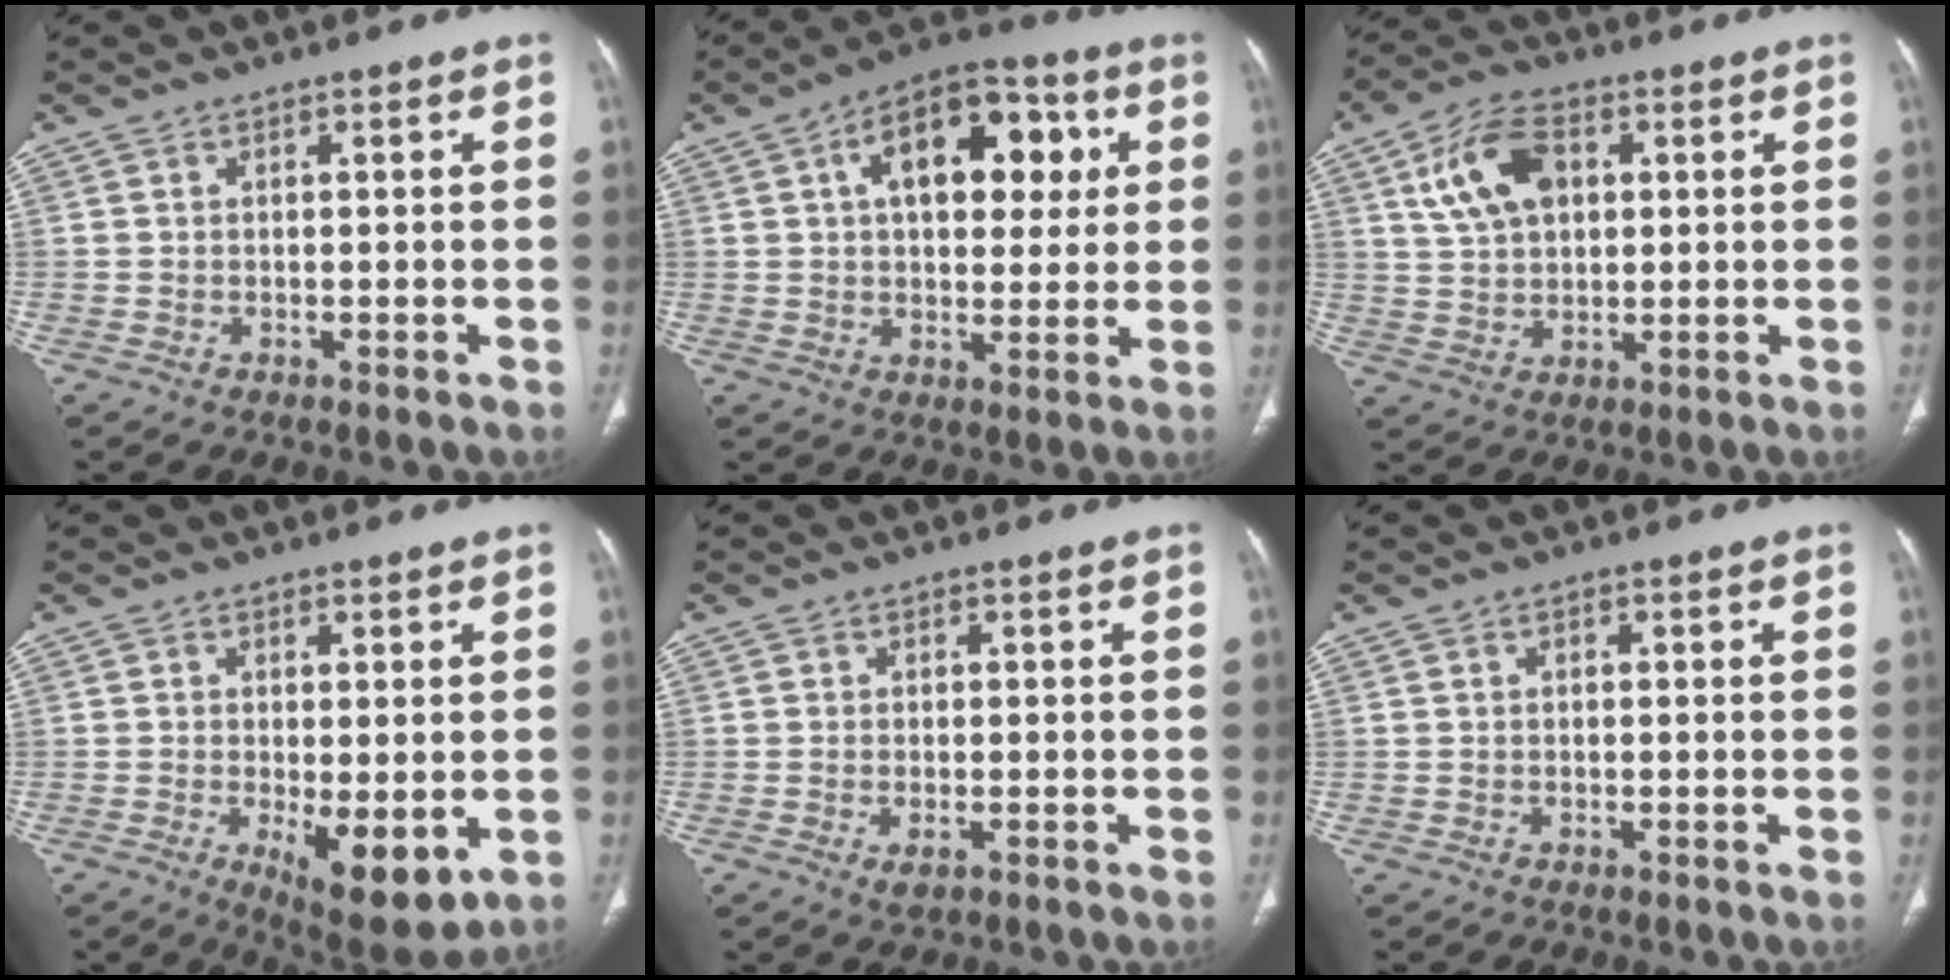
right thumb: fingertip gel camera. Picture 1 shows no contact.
{"total": 16.9, "force": [4.7, 9.6, 13.0], "torque": [-0.149, 0.012, 0.066]}
{"total": 11.0, "force": [3.4, 6.9, 7.8], "torque": [-0.133, 0.006, 0.063]}
{"total": 10.4, "force": [-2.4, 4.1, 9.2], "torque": [-0.129, -0.023, -0.024]}
{"total": 2.0, "force": [-0.7, 1.0, 1.6], "torque": [-0.033, 0.000, -0.010]}
{"total": 0.6, "force": [0.2, 0.3, 0.4], "torque": [-0.007, 0.003, 0.002]}